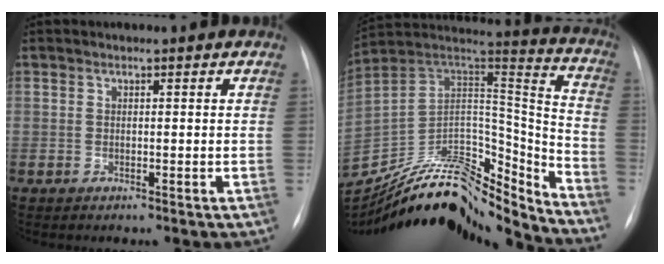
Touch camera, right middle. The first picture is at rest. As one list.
[{"total": 25.5, "force": [-23.0, 6.3, 9.0], "torque": [-0.179, 0.031, -0.370]}]